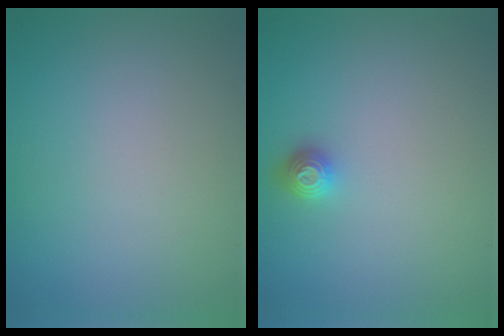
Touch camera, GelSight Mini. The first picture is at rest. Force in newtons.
{"total": 1.4, "press": 1.2, "slide": 0.5}